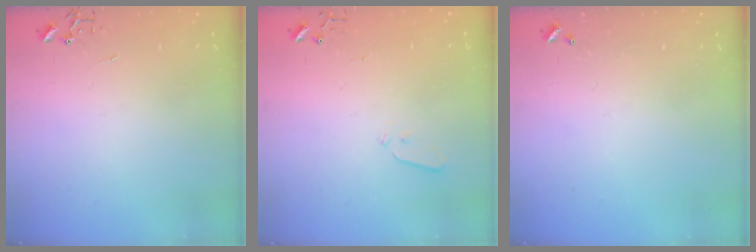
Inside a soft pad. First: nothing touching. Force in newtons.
{"total": 3.5, "press": 3.5, "slide": 0.6}
{"total": 0.0}